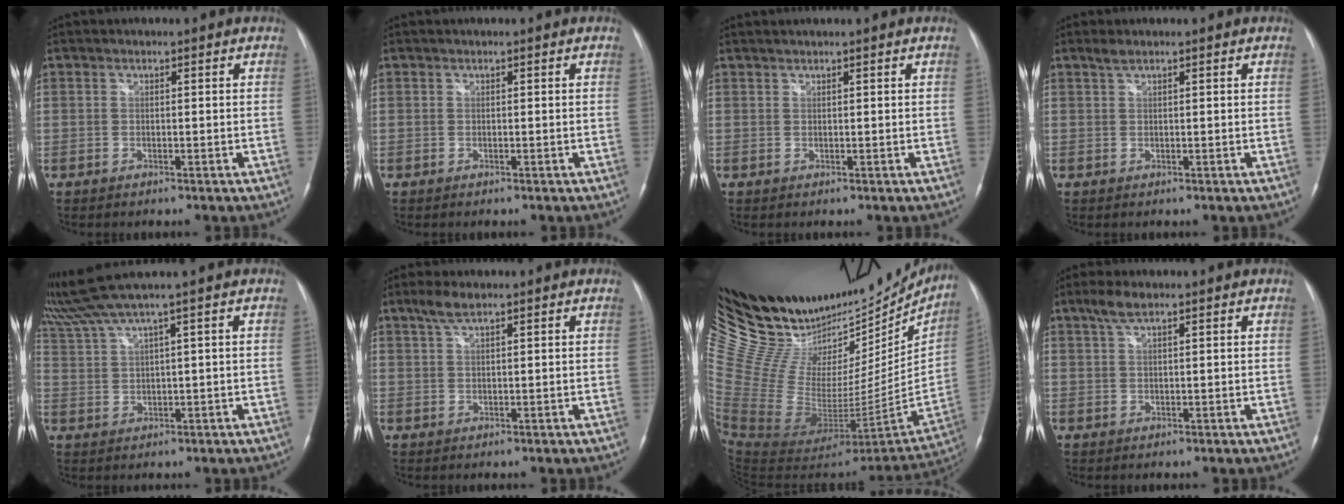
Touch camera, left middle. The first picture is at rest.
{"total": 0.0}
{"total": 1.8, "force": [1.6, -0.5, 0.8], "torque": [-0.009, 0.018, 0.030]}
{"total": 1.1, "force": [0.9, 0.1, 0.6], "torque": [-0.016, 0.007, 0.023]}
{"total": 6.4, "force": [4.9, -2.3, 3.4], "torque": [-0.079, 0.014, 0.101]}
{"total": 2.8, "force": [2.0, 0.4, 1.9], "torque": [-0.046, 0.009, 0.043]}
{"total": 36.2, "force": [29.5, 14.5, 15.2], "torque": [-0.279, -0.007, 0.443]}
{"total": 2.9, "force": [2.0, 0.5, 2.0], "torque": [-0.048, 0.009, 0.043]}